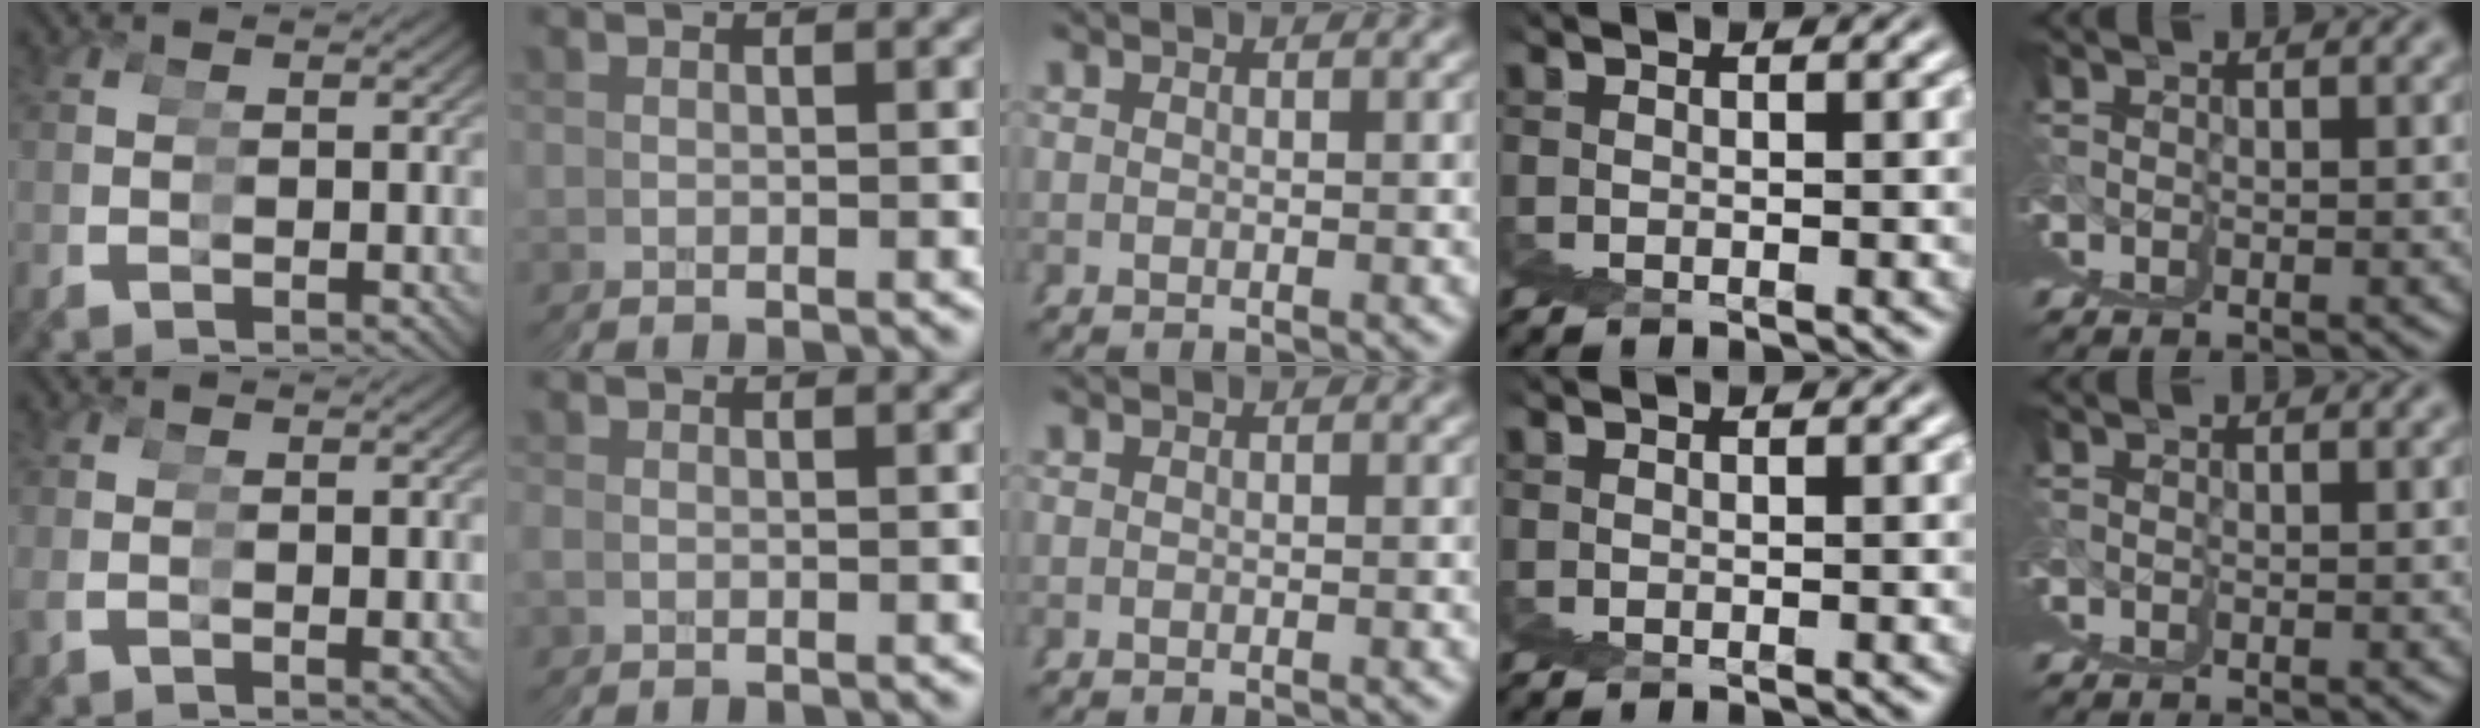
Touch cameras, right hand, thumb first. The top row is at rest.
{"thumb": {"total": 0.9, "force": [0.7, -0.4, 0.0], "torque": [0.007, 0.012, 0.010]}, "index": {"total": 0.5, "force": [-0.2, 0.0, -0.5], "torque": [0.004, -0.001, -0.005]}}